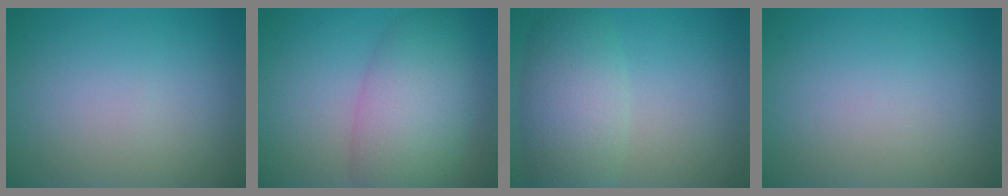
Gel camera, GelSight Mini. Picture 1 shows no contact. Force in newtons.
{"total": 7.4, "press": 7.4, "slide": 0.2}
{"total": 5.6, "press": 5.5, "slide": 0.4}
{"total": 0.0}